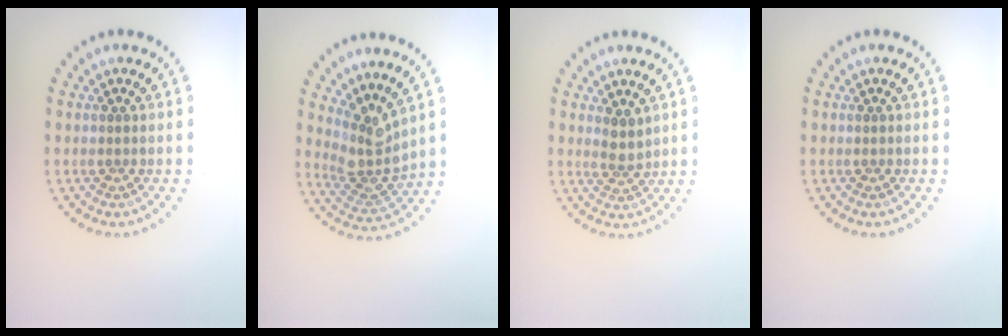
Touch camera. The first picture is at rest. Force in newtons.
{"total": 3.5, "press": 2.5, "slide": 2.4}
{"total": 1.7, "press": 1.4, "slide": 1.0}
{"total": 0.0}